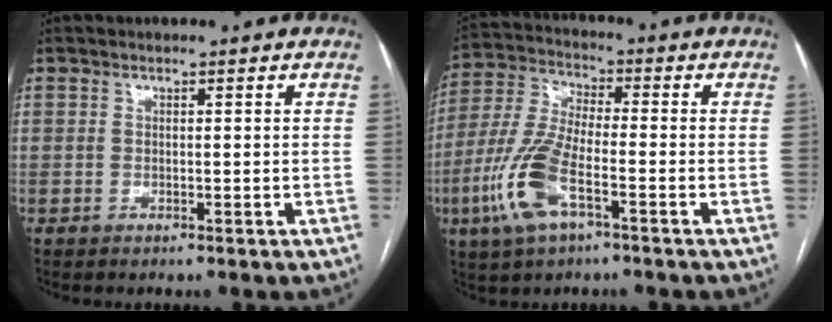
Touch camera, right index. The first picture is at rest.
{"total": 11.7, "force": [-4.8, 3.4, 10.1], "torque": [-0.237, -0.006, -0.094]}